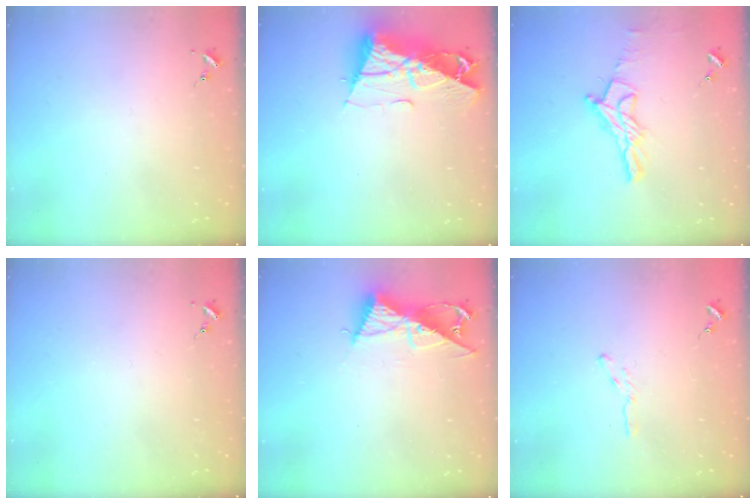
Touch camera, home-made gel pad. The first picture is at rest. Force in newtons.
{"total": 14.4, "press": 14.3, "slide": 1.4}
{"total": 12.4, "press": 12.3, "slide": 0.9}
{"total": 0.0}
{"total": 12.4, "press": 12.4, "slide": 1.0}
{"total": 3.2, "press": 3.2, "slide": 0.3}